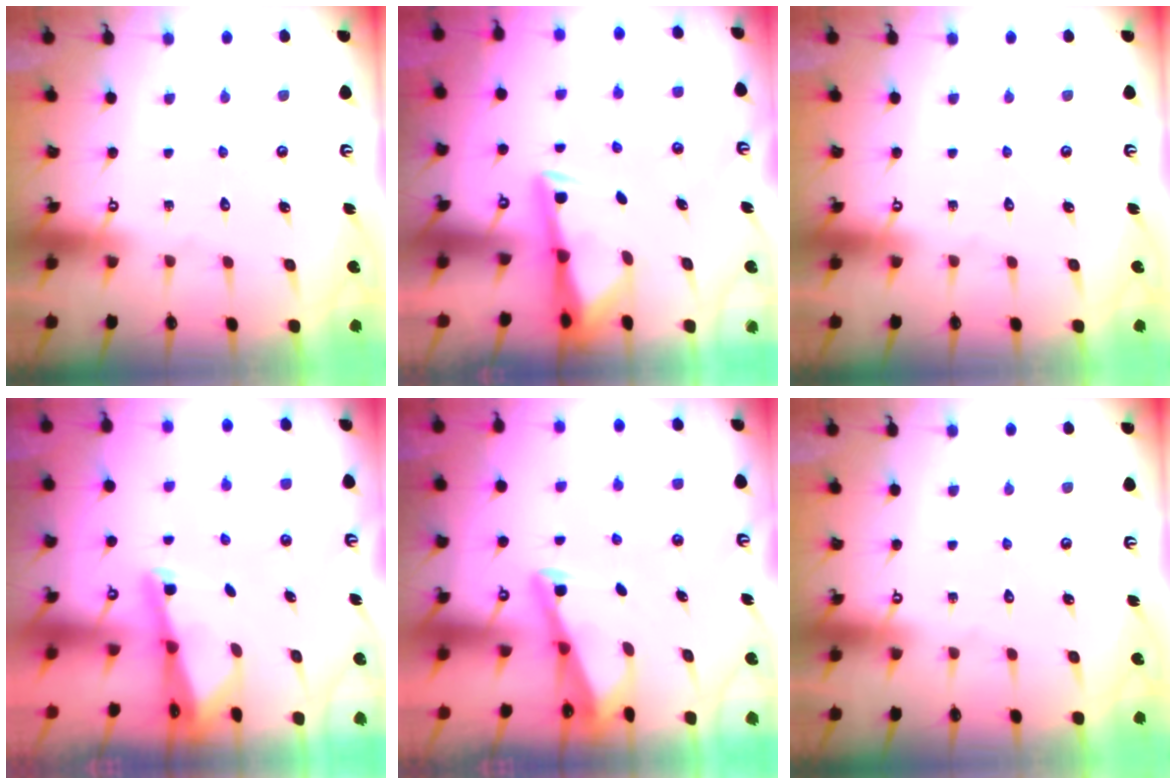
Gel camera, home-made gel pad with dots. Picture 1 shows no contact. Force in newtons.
{"total": 2.9, "press": 2.9, "slide": 0.6}
{"total": 0.0}
{"total": 1.6, "press": 1.6, "slide": 0.3}
{"total": 2.9, "press": 2.8, "slide": 0.3}
{"total": 0.0}